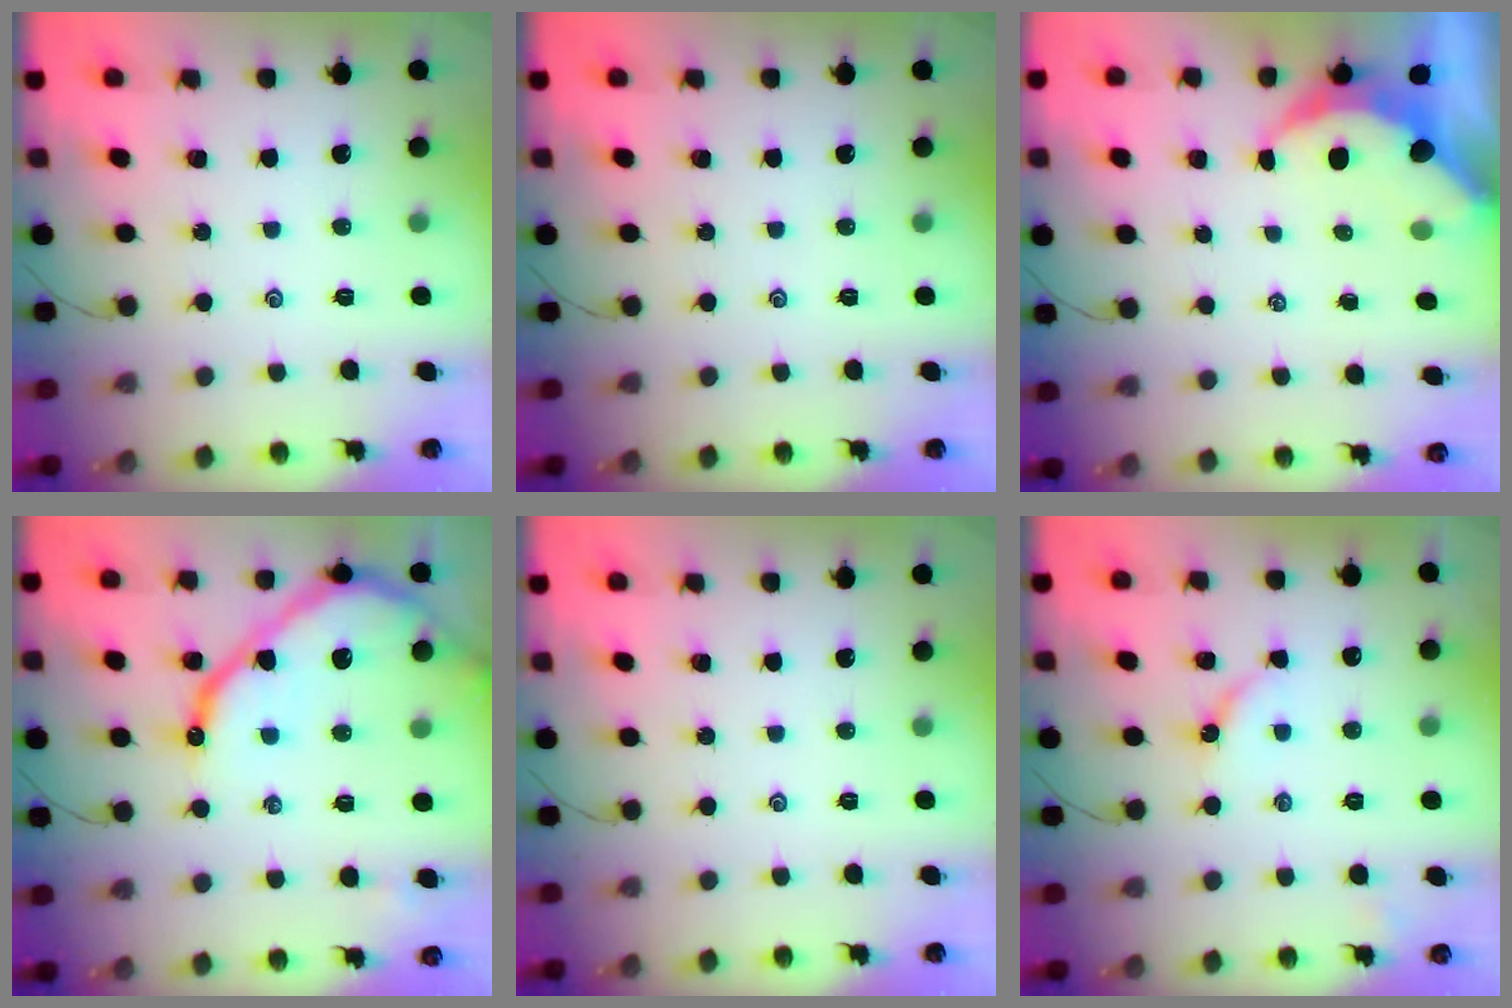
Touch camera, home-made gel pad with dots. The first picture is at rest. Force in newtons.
{"total": 0.0}
{"total": 6.5, "press": 6.4, "slide": 0.9}
{"total": 14.9, "press": 14.9, "slide": 1.5}
{"total": 0.0}
{"total": 4.1, "press": 4.0, "slide": 0.6}